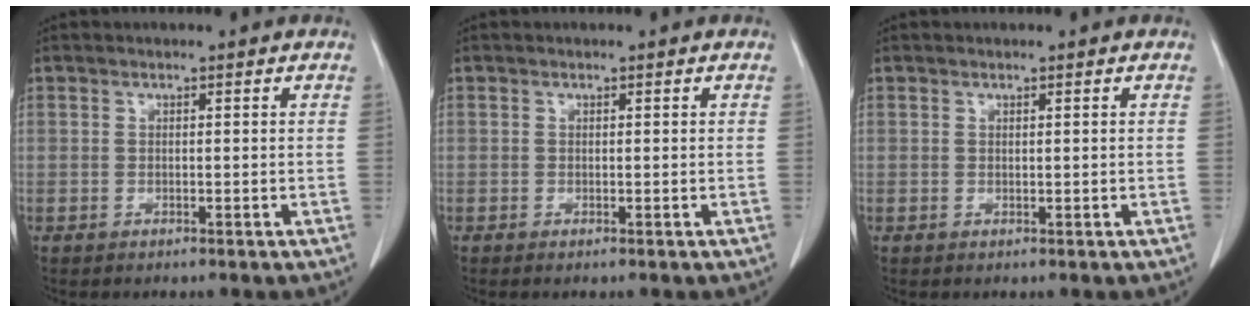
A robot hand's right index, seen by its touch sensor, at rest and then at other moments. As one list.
[{"total": 0.0}, {"total": 0.0}]